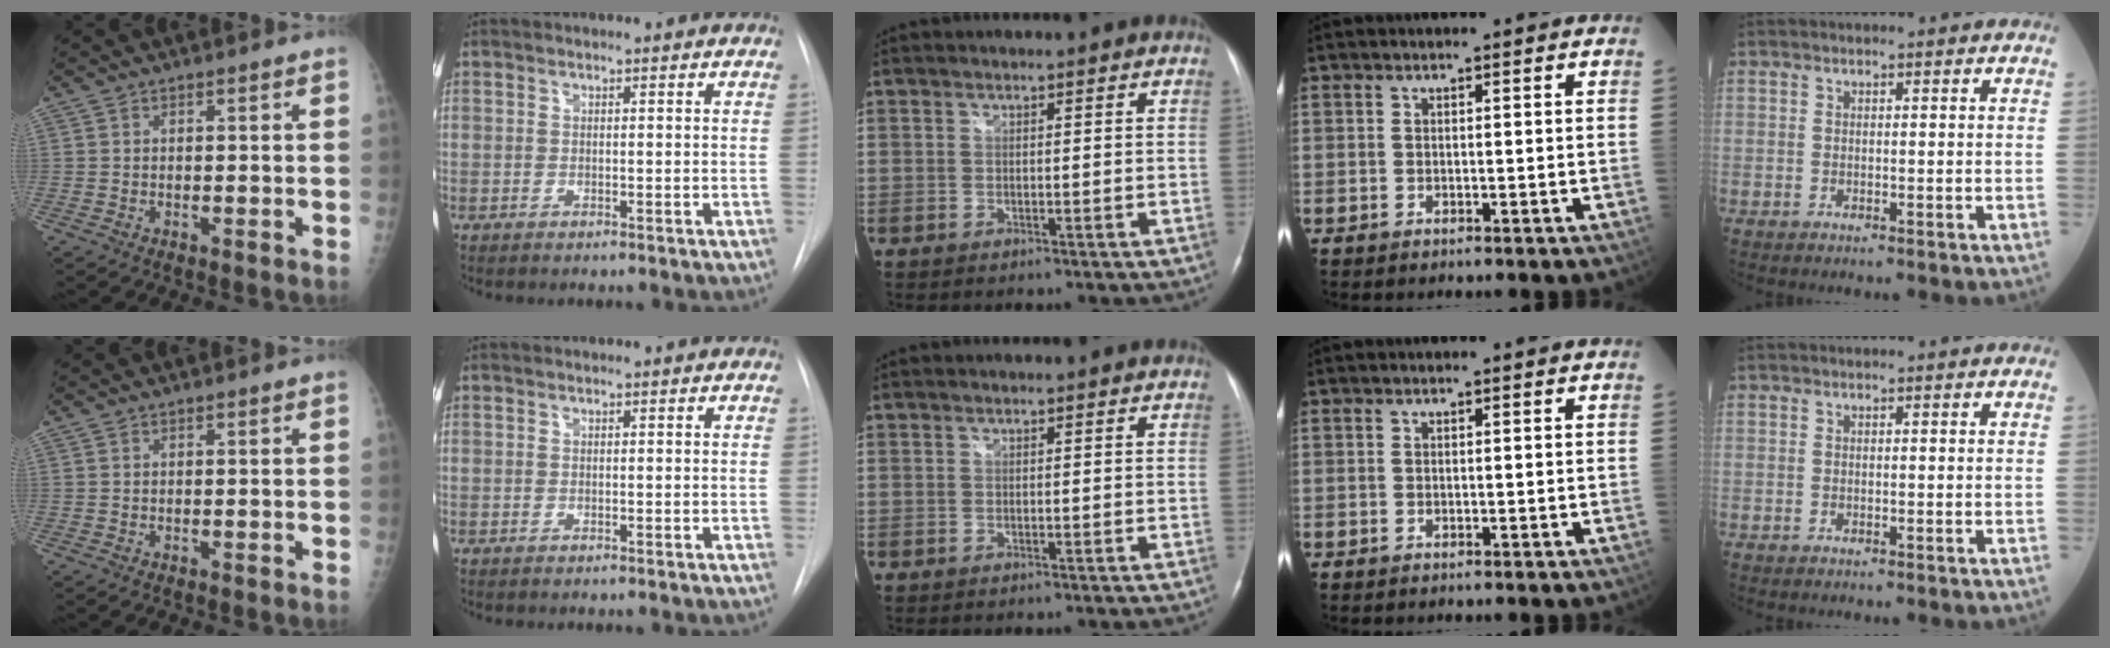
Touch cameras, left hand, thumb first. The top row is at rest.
{}